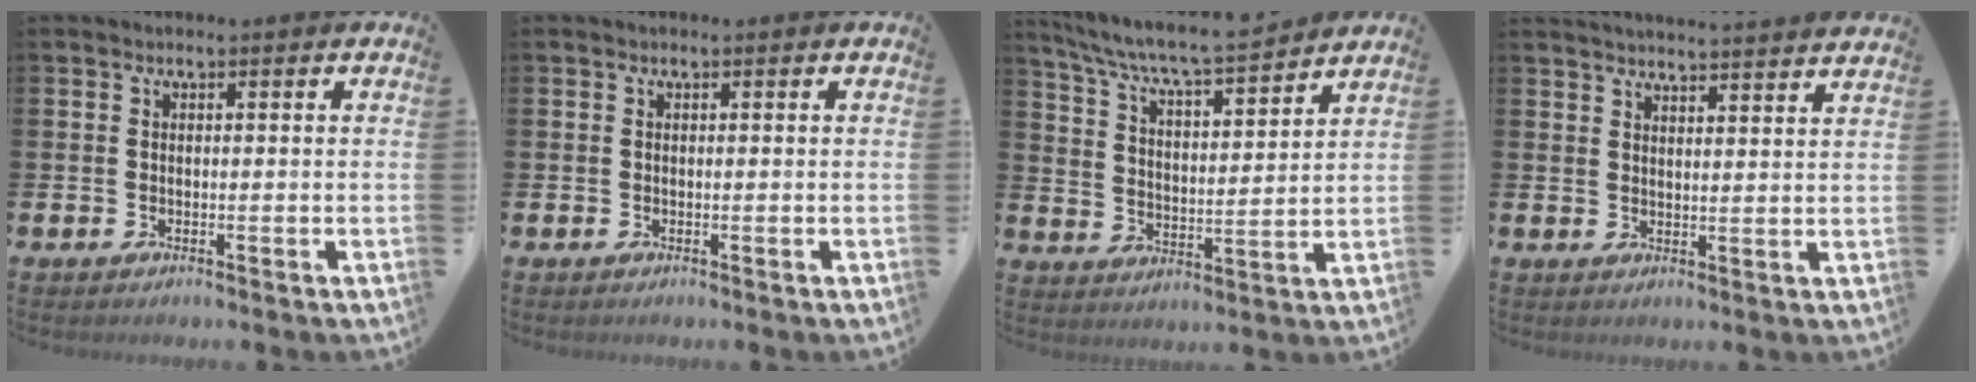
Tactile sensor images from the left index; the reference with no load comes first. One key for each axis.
{"total": 0.0}
{"total": 7.1, "fx": 6.8, "fy": 0.0, "fz": 2.0, "tx": -0.071, "ty": -0.055, "tz": 0.113}
{"total": 4.0, "fx": 3.9, "fy": -0.8, "fz": 0.0, "tx": -0.001, "ty": -0.031, "tz": 0.068}